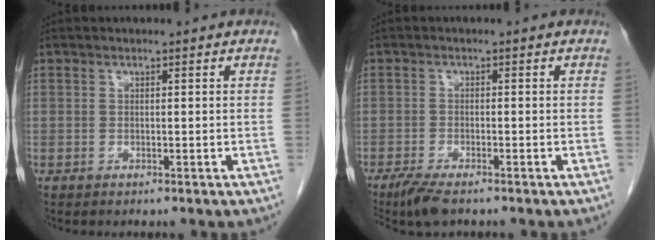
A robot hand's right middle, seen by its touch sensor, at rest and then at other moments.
{"total": 4.5, "force": [-3.4, 0.8, 2.8], "torque": [-0.055, -0.011, -0.058]}